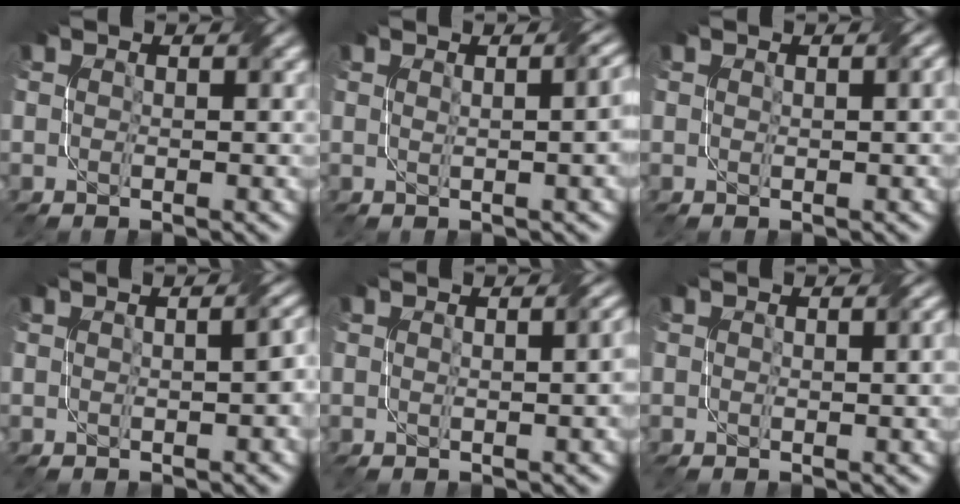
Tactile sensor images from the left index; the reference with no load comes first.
{"total": 5.5, "force": [0.9, 2.5, 4.9], "torque": [-0.019, 0.022, 0.004]}
{"total": 1.4, "force": [0.4, 0.3, 1.3], "torque": [-0.014, 0.003, 0.007]}
{"total": 2.7, "force": [-0.2, 0.9, 2.5], "torque": [-0.024, 0.008, 0.003]}
{"total": 3.2, "force": [0.4, 1.5, 2.8], "torque": [-0.014, 0.017, -0.002]}
{"total": 1.6, "force": [0.1, 0.5, 1.5], "torque": [-0.020, 0.001, 0.003]}